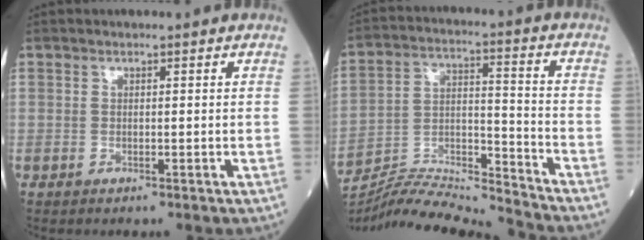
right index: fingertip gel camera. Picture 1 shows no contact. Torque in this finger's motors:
{"motor_torque": [-0.52, -0.51, -0.51, -0.19]}